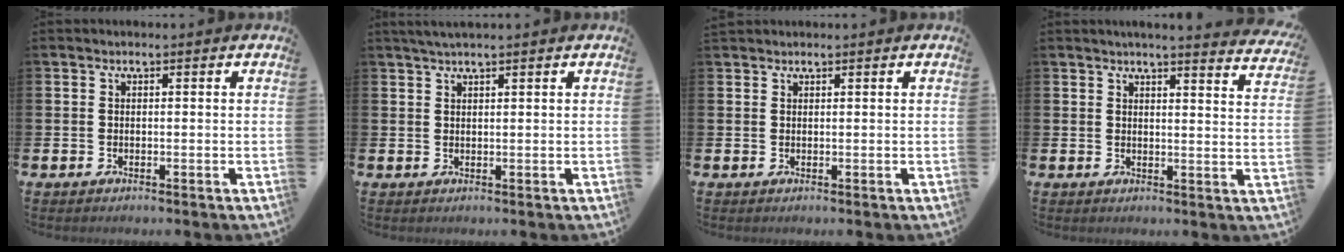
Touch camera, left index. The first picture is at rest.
{"total": 1.8, "force": [1.5, 0.0, 0.9], "torque": [-0.018, 0.003, 0.028]}
{"total": 1.0, "force": [0.9, 0.3, 0.0], "torque": [0.013, -0.003, 0.015]}
{"total": 3.8, "force": [3.7, -0.5, 0.5], "torque": [-0.006, -0.029, 0.062]}